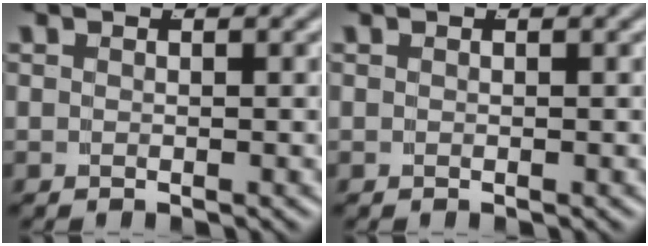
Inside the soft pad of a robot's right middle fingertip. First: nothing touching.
{"total": 0.0}